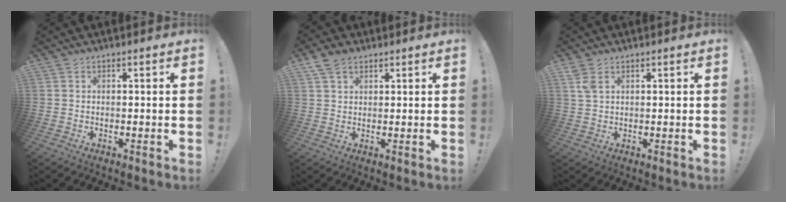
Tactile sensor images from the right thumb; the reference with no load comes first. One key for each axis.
{"total": 5.4, "fx": 3.4, "fy": 3.4, "fz": 2.6, "tx": -0.049, "ty": -0.007, "tz": 0.067}
{"total": 3.3, "fx": 1.9, "fy": 1.3, "fz": 2.3, "tx": -0.048, "ty": -0.004, "tz": 0.037}